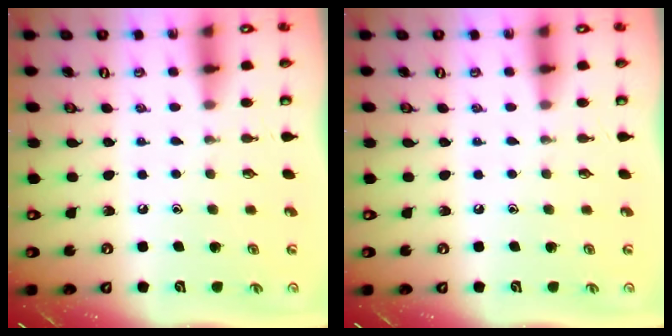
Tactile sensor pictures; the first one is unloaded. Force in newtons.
{"total": 0.0}